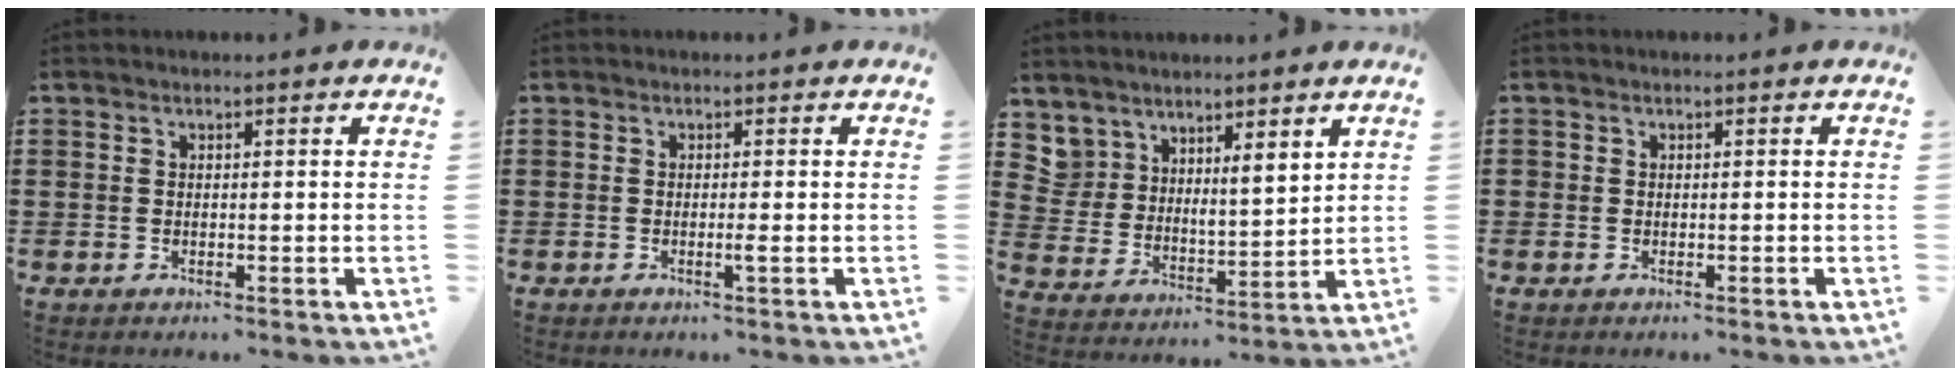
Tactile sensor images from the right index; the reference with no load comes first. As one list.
[{"total": 1.2, "force": [-0.4, -0.2, 1.1], "torque": [-0.020, -0.006, -0.007]}, {"total": 5.0, "force": [4.6, 1.8, -0.4], "torque": [-0.021, -0.033, 0.087]}, {"total": 0.5, "force": [-0.3, 0.4, 0.1], "torque": [-0.002, 0.002, -0.007]}]